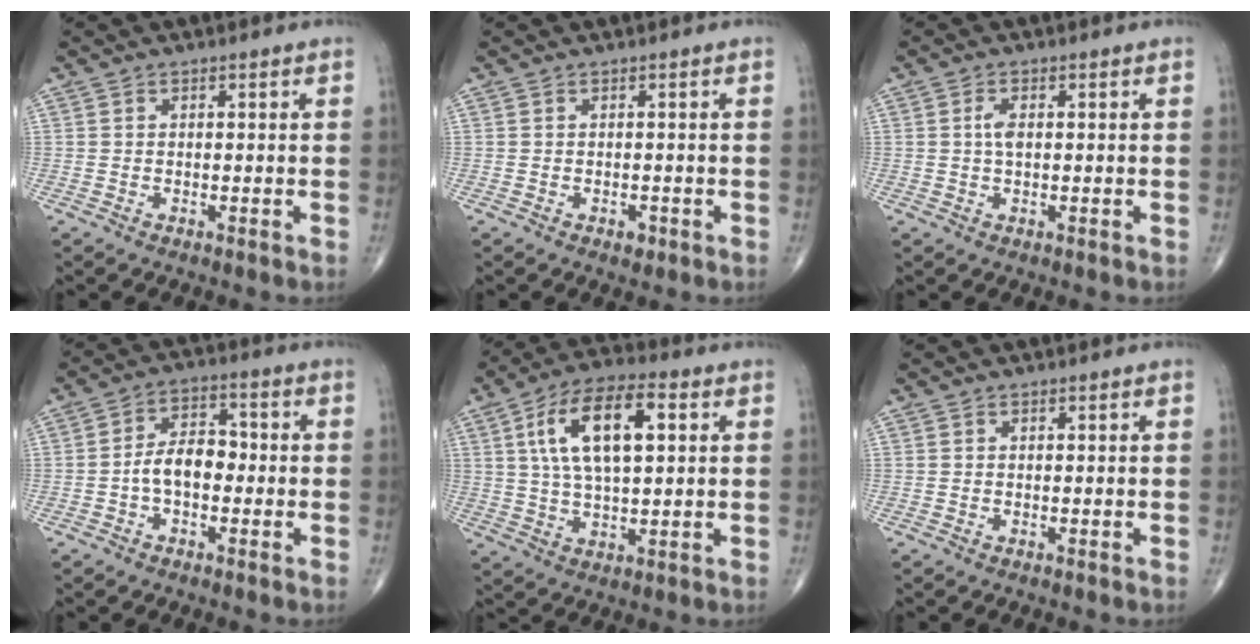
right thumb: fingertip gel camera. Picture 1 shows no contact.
{"total": 1.0, "force": [-0.4, 0.7, 0.7], "torque": [-0.002, 0.001, -0.004]}
{"total": 2.2, "force": [0.2, 1.0, 1.9], "torque": [-0.040, 0.002, 0.001]}
{"total": 7.0, "force": [-1.4, 4.3, 5.3], "torque": [-0.079, 0.031, -0.034]}
{"total": 14.7, "force": [3.9, 6.4, 12.7], "torque": [-0.224, 0.011, 0.067]}
{"total": 0.0}